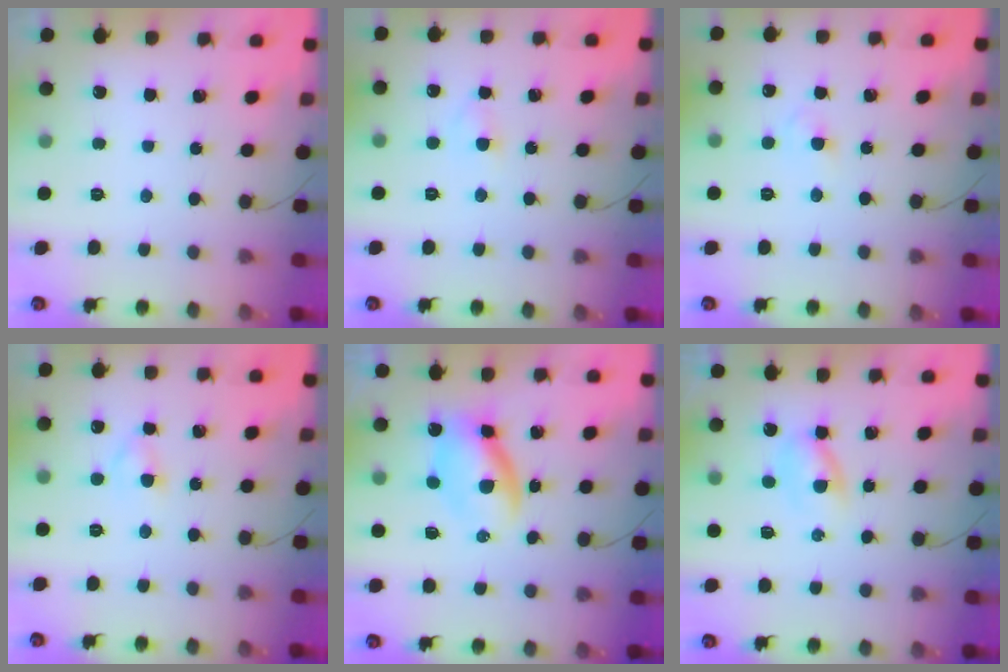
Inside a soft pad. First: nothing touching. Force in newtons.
{"total": 2.2, "press": 2.0, "slide": 1.0}
{"total": 2.5, "press": 2.3, "slide": 1.0}
{"total": 2.8, "press": 2.6, "slide": 1.1}
{"total": 6.3, "press": 6.2, "slide": 0.7}
{"total": 2.7, "press": 2.5, "slide": 1.1}